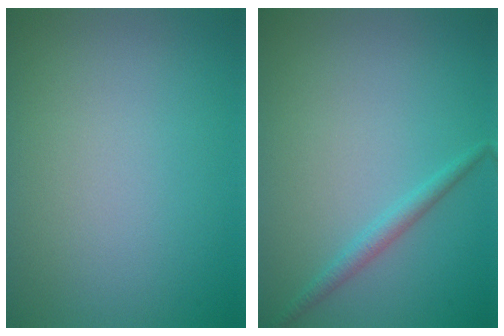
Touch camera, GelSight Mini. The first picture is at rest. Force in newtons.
{"total": 1.5, "press": 1.5, "slide": 0.1}